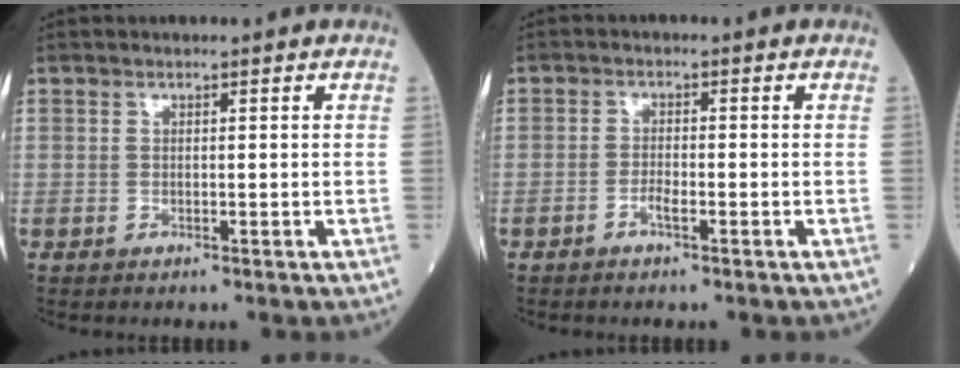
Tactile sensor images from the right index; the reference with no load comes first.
{"total": 1.7, "force": [-1.1, 0.3, 1.3], "torque": [-0.024, 0.002, -0.020]}